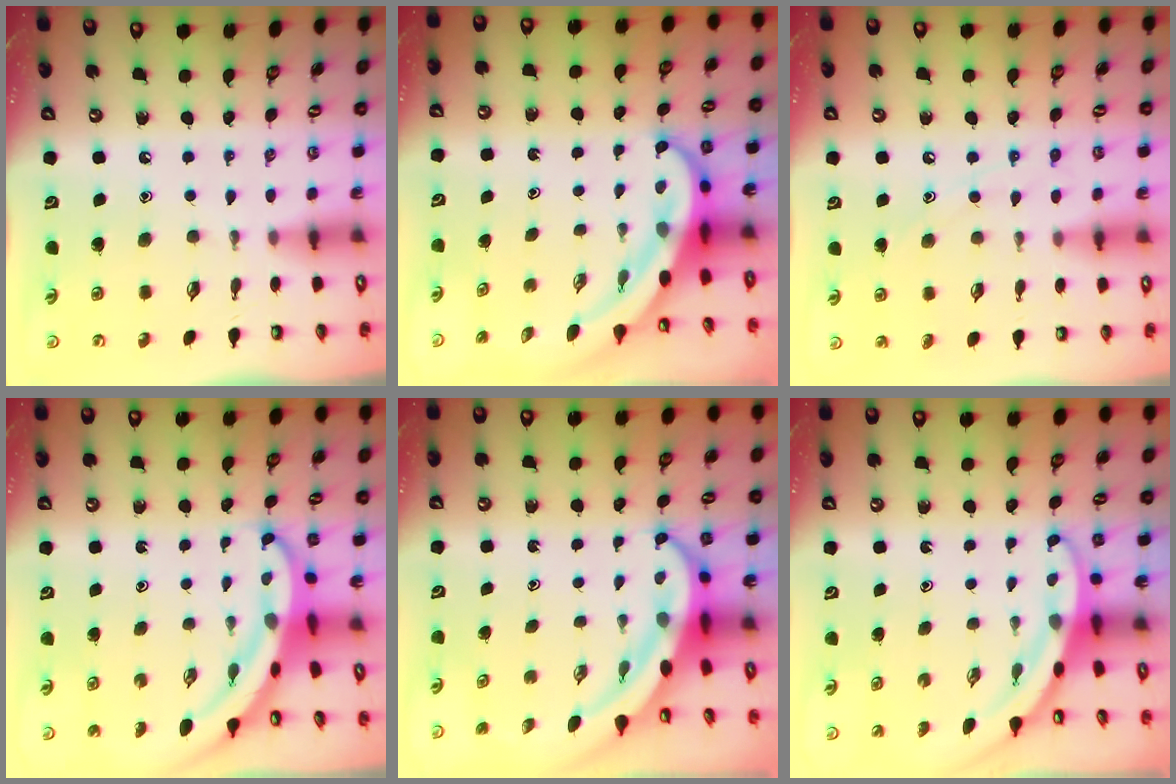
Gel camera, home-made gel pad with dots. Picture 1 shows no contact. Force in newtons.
{"total": 8.1, "press": 7.9, "slide": 1.8}
{"total": 7.9, "press": 7.9, "slide": 0.6}
{"total": 5.4, "press": 5.4, "slide": 0.5}
{"total": 7.3, "press": 7.1, "slide": 1.5}
{"total": 3.3, "press": 3.3, "slide": 0.1}